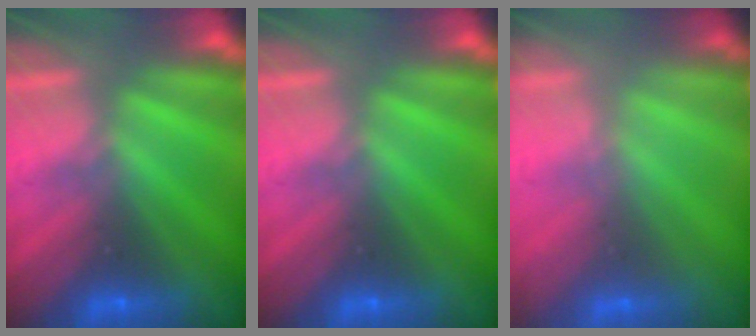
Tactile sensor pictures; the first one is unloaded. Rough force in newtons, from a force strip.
{"total": 0.0}
{"total": 1.5}